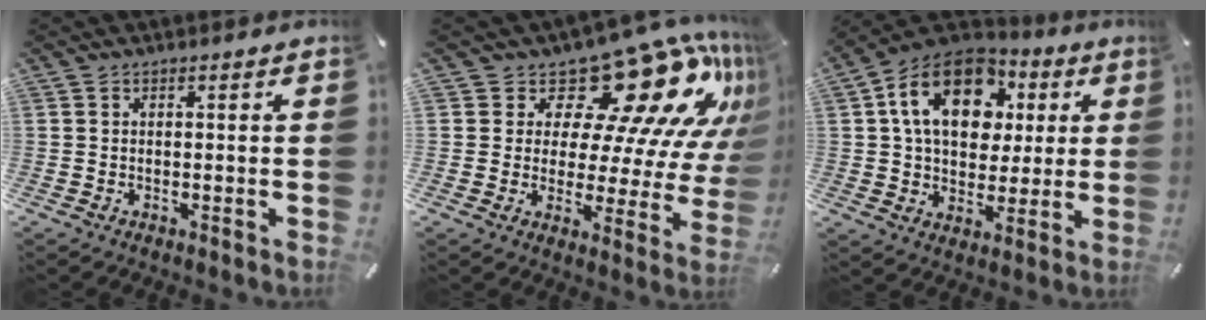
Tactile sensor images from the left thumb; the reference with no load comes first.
{"total": 19.9, "force": [13.7, 8.8, 11.3], "torque": [-0.137, -0.120, 0.219]}
{"total": 17.9, "force": [5.7, 13.0, 10.8], "torque": [-0.188, -0.008, 0.104]}